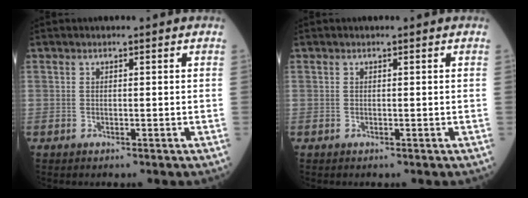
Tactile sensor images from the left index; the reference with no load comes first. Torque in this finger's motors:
{"motor_torque": [0.00, 0.00, 0.00, 0.01]}